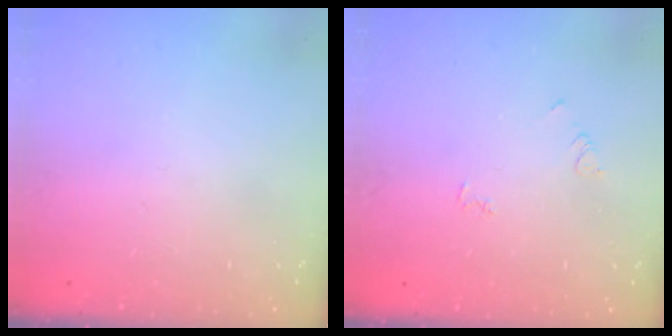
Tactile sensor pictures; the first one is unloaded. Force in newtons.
{"total": 3.1, "press": 3.1, "slide": 0.4}